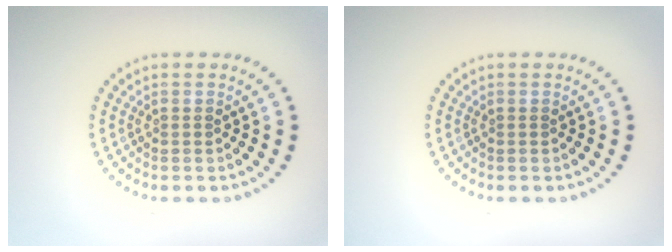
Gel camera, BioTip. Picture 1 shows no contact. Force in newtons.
{"total": 0.0}